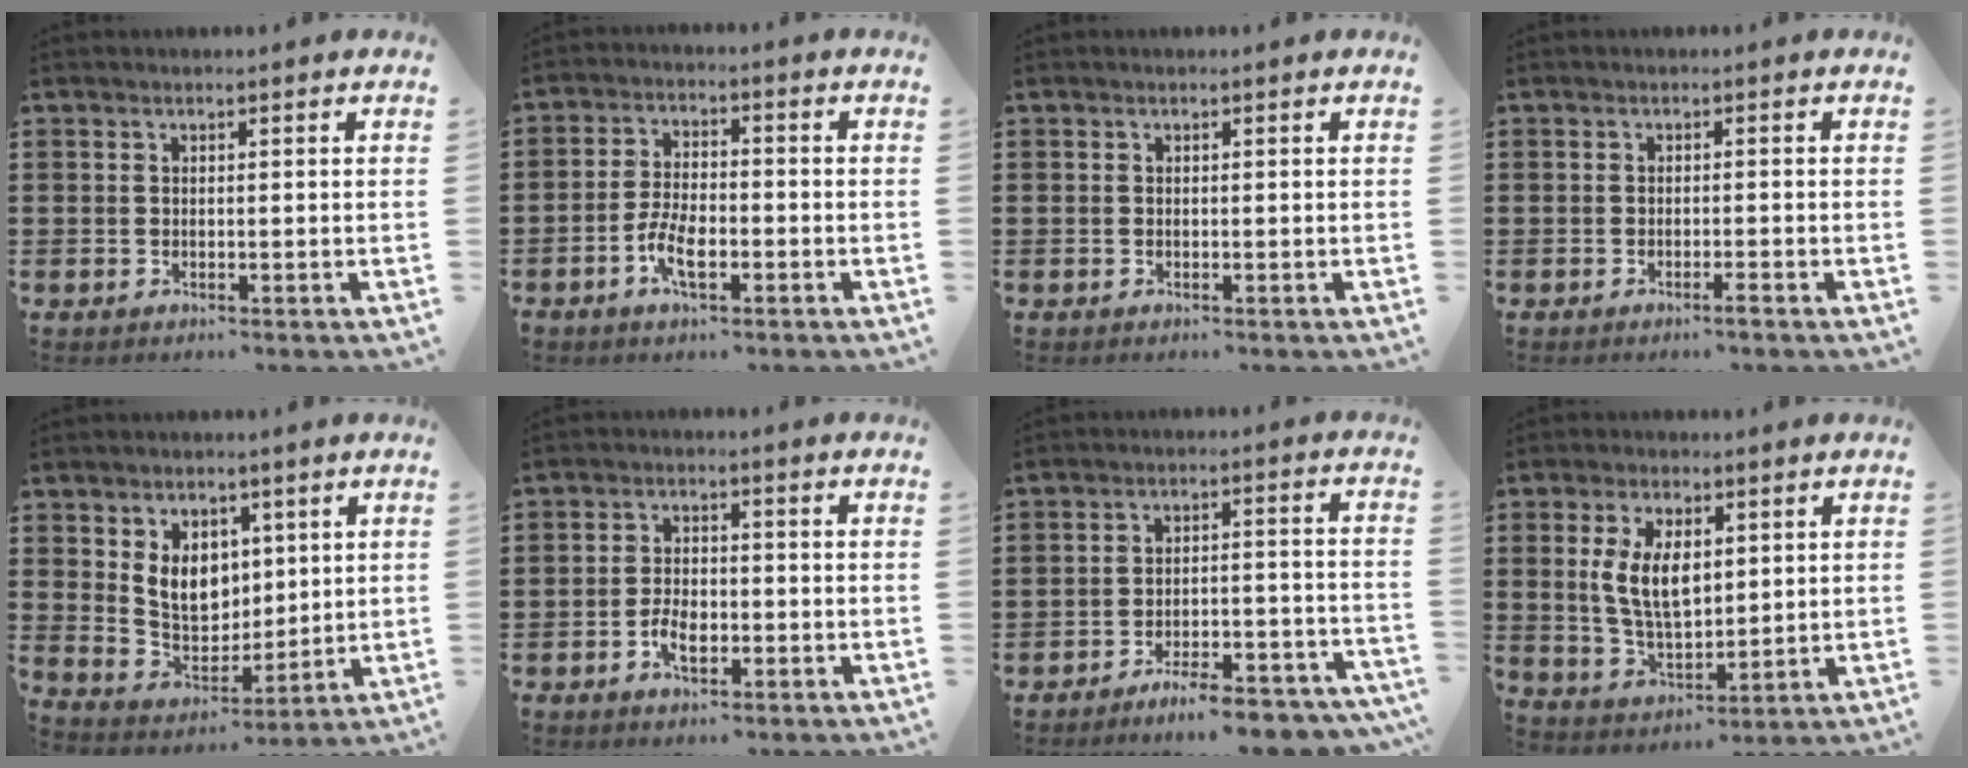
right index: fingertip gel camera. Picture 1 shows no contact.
{"total": 5.5, "force": [-2.3, 2.5, 4.3], "torque": [-0.097, 0.001, -0.048]}
{"total": 0.0}
{"total": 1.3, "force": [-0.9, 0.0, 0.9], "torque": [-0.016, -0.004, -0.016]}
{"total": 7.4, "force": [2.4, 5.7, 3.9], "torque": [-0.080, 0.010, 0.045]}
{"total": 3.7, "force": [-1.5, 2.1, 2.7], "torque": [-0.055, 0.003, -0.028]}
{"total": 6.6, "force": [-6.2, 0.4, 2.2], "torque": [-0.028, 0.011, -0.115]}
{"total": 8.3, "force": [1.9, 4.5, 6.7], "torque": [-0.143, 0.005, 0.029]}